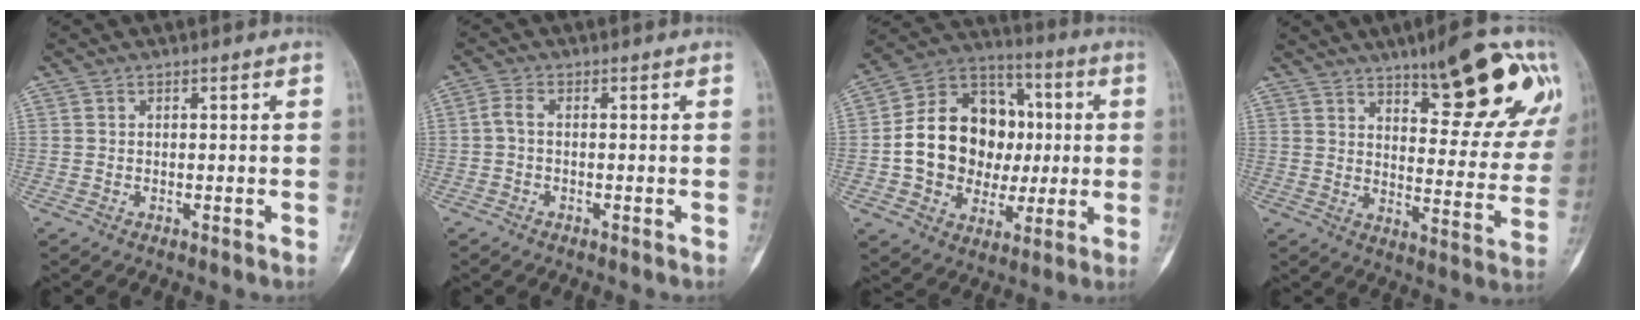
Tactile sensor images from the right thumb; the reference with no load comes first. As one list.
[{"total": 2.1, "force": [-0.2, 1.2, 1.7], "torque": [-0.034, 0.001, -0.014]}, {"total": 20.5, "force": [0.0, 16.5, 12.2], "torque": [-0.159, 0.036, 0.009]}, {"total": 21.1, "force": [12.3, 6.6, 15.8], "torque": [-0.162, -0.051, 0.171]}]